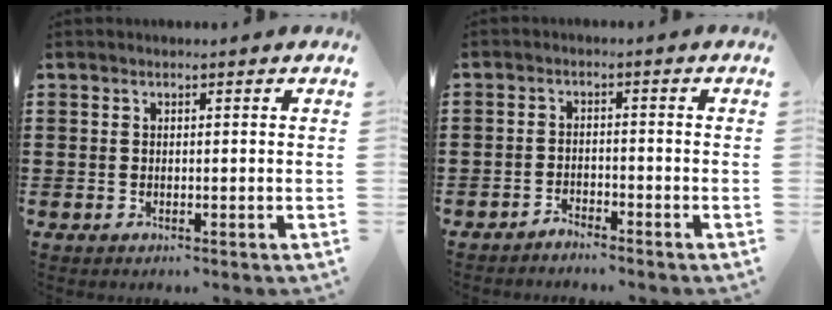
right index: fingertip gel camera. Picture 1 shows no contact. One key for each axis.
{"total": 2.1, "fx": -2.1, "fy": 0.1, "fz": -0.1, "tx": -0.006, "ty": 0.003, "tz": -0.046}